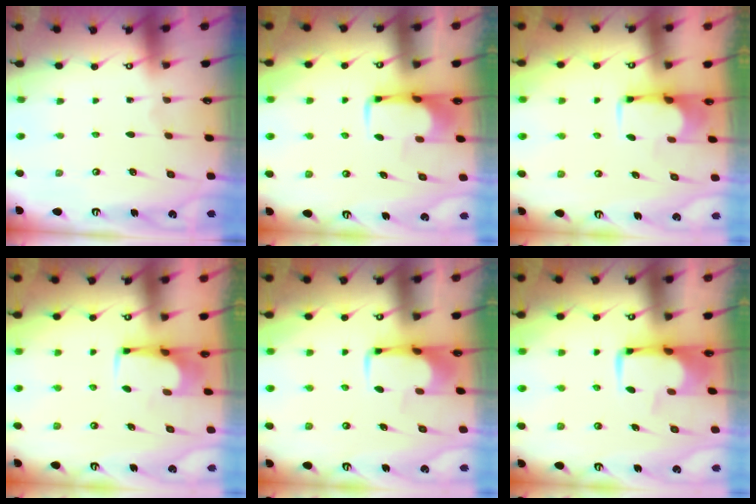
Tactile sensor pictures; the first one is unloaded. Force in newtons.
{"total": 1.7, "press": 1.7, "slide": 0.5}
{"total": 1.8, "press": 1.6, "slide": 0.8}
{"total": 3.5, "press": 3.4, "slide": 0.2}
{"total": 2.0, "press": 2.0, "slide": 0.4}
{"total": 1.2, "press": 1.0, "slide": 0.6}